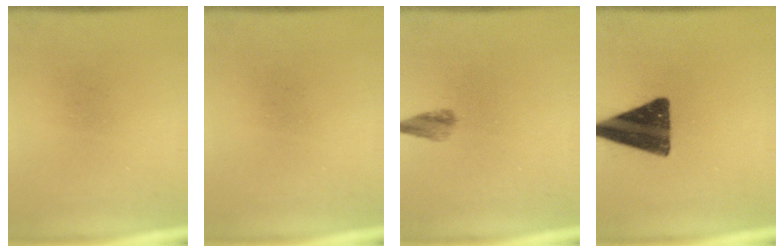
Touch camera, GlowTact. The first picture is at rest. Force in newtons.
{"total": 0.0}
{"total": 2.0}
{"total": 15.2}